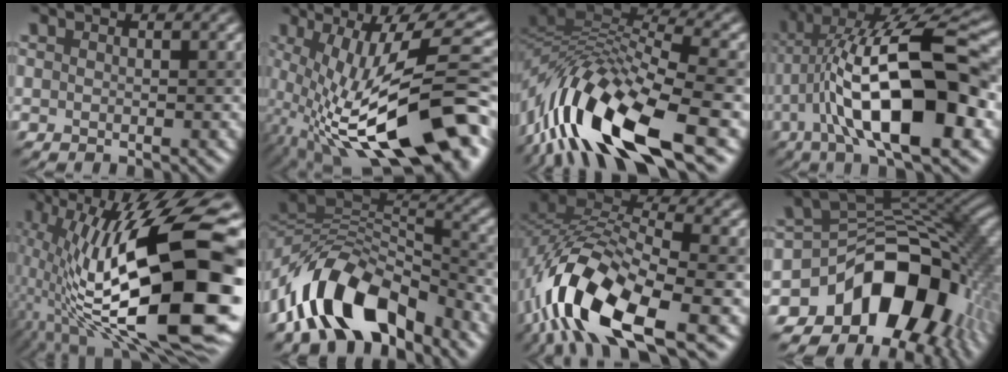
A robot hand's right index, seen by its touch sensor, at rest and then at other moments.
{"total": 15.8, "force": [-3.1, 4.8, 14.7], "torque": [-0.233, 0.015, -0.052]}
{"total": 13.5, "force": [-5.8, 4.6, 11.3], "torque": [-0.213, 0.012, -0.103]}
{"total": 14.5, "force": [-2.3, 5.0, 13.4], "torque": [-0.227, 0.021, -0.047]}
{"total": 18.8, "force": [-1.7, 7.1, 17.3], "torque": [-0.297, 0.017, -0.039]}
{"total": 10.7, "force": [-6.2, 5.1, 7.1], "torque": [-0.109, 0.012, -0.115]}
{"total": 12.7, "force": [-6.7, 4.8, 9.6], "torque": [-0.187, -0.002, -0.135]}
{"total": 14.1, "force": [-6.1, 9.3, 8.7], "torque": [-0.121, -0.002, -0.112]}